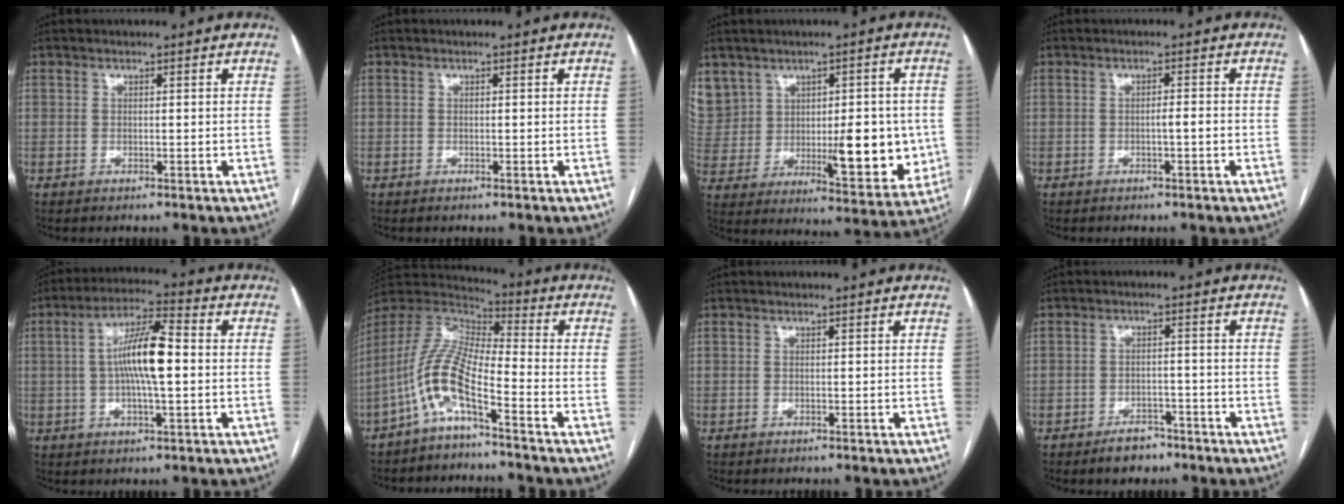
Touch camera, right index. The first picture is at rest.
{"total": 0.0}
{"total": 18.5, "force": [3.9, 12.2, 13.4], "torque": [-0.244, 0.025, 0.106]}
{"total": 1.6, "force": [-0.6, 0.0, 1.5], "torque": [-0.021, 0.002, -0.009]}
{"total": 10.1, "force": [0.2, 1.8, 10.0], "torque": [-0.185, 0.015, -0.001]}
{"total": 10.2, "force": [-5.5, 1.7, 8.4], "torque": [-0.195, 0.013, -0.117]}
{"total": 0.0}
{"total": 4.1, "force": [-3.1, 2.2, 1.6], "torque": [-0.024, 0.005, -0.041]}